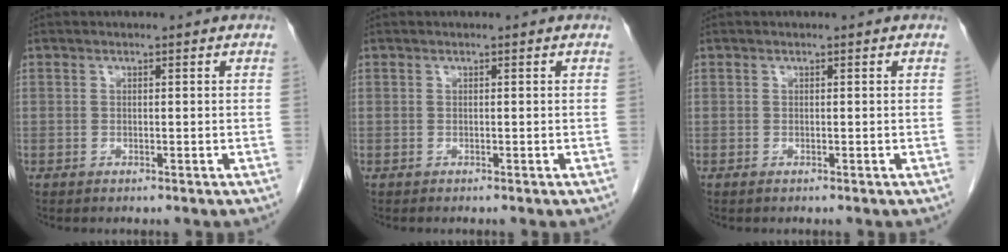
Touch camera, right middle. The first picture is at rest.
{"total": 0.0}
{"total": 0.0}